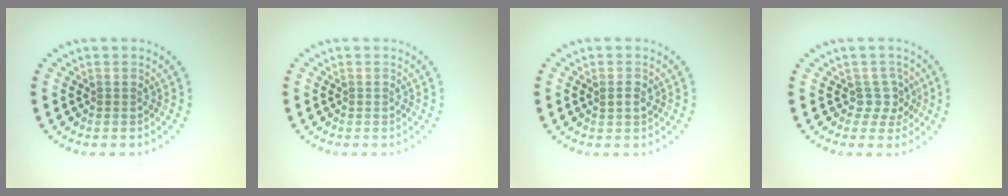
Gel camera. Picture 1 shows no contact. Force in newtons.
{"total": 0.0}
{"total": 1.2, "press": 1.1, "slide": 0.5}
{"total": 1.8, "press": 1.4, "slide": 1.1}